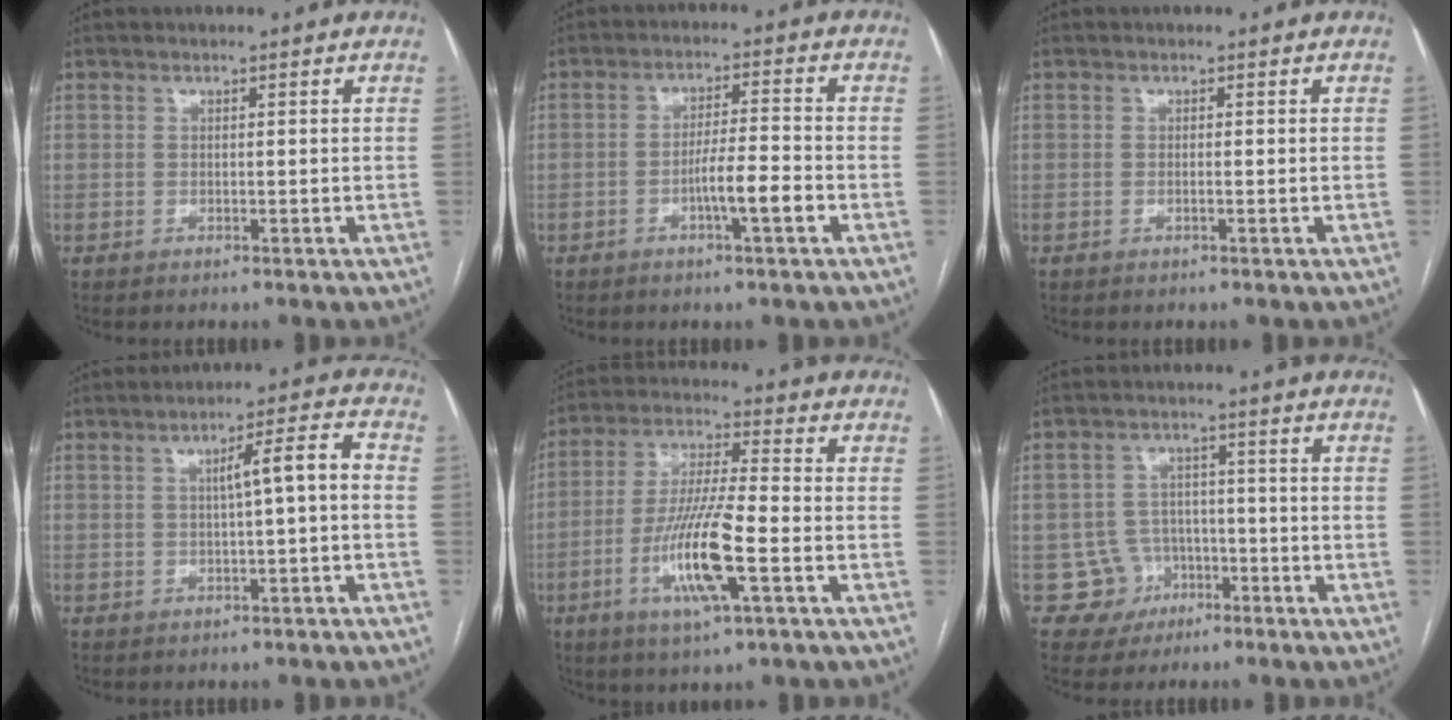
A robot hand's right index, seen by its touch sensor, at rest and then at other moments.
{"total": 5.9, "force": [-2.4, 0.2, 5.4], "torque": [-0.093, 0.002, -0.042]}
{"total": 0.6, "force": [-0.2, 0.0, 0.5], "torque": [-0.011, 0.001, -0.002]}
{"total": 5.4, "force": [0.0, 0.3, 5.4], "torque": [-0.079, 0.016, 0.000]}
{"total": 12.8, "force": [-4.2, 1.2, 12.1], "torque": [-0.240, -0.011, -0.078]}
{"total": 5.7, "force": [-2.3, 5.2, -0.2], "torque": [0.015, 0.014, -0.032]}